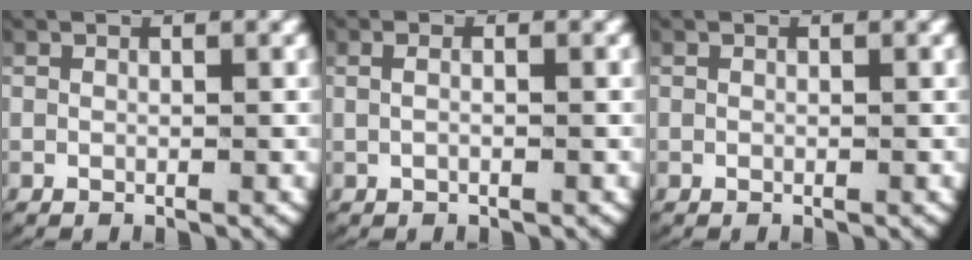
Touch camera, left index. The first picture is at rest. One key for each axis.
{"total": 0.9, "fx": -0.2, "fy": 0.1, "fz": 0.9, "tx": -0.021, "ty": 0.000, "tz": -0.003}
{"total": 0.0}